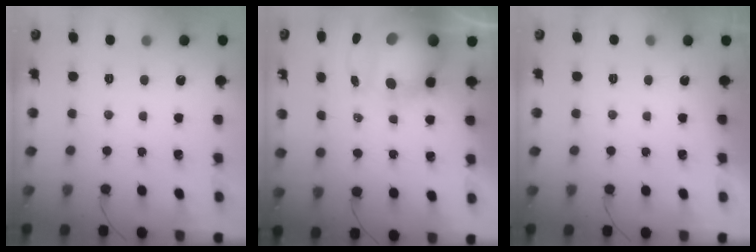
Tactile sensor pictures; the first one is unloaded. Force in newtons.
{"total": 15.6, "press": 15.3, "slide": 3.2}
{"total": 0.0}